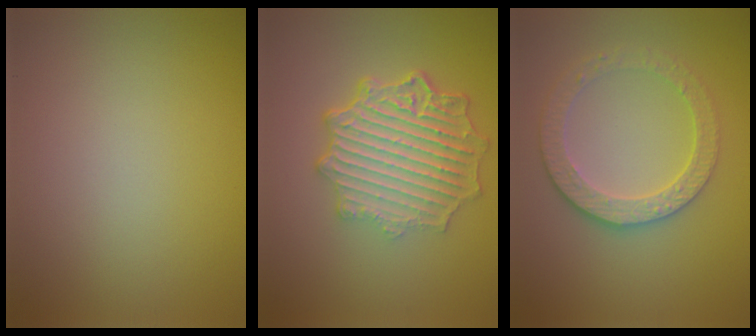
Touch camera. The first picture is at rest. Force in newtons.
{"total": 6.9, "press": 5.2, "slide": 4.6}
{"total": 3.5, "press": 3.1, "slide": 1.5}